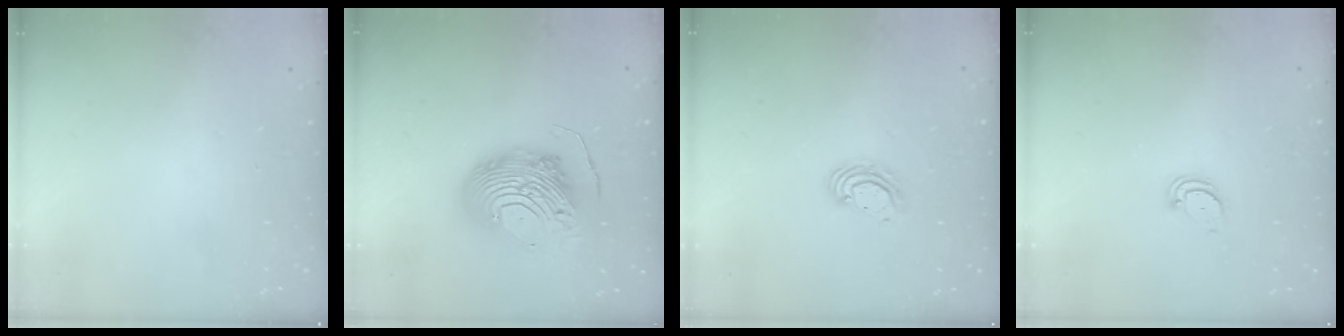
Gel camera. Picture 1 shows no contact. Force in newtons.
{"total": 16.1, "press": 16.0, "slide": 1.8}
{"total": 4.6, "press": 4.6, "slide": 0.2}
{"total": 2.1, "press": 2.1, "slide": 0.1}